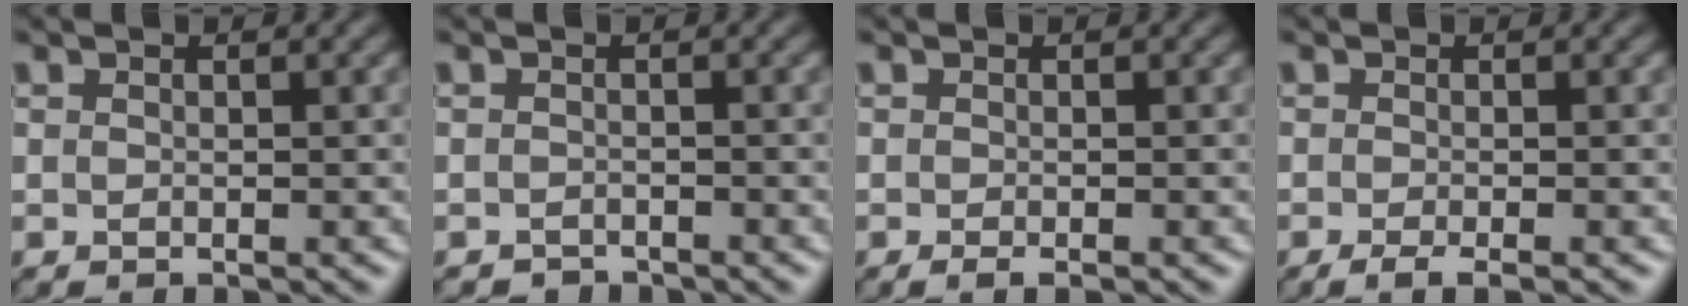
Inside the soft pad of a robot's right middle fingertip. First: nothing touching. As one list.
[{"total": 0.8, "force": [-0.8, 0.2, -0.3], "torque": [0.004, -0.005, -0.012]}, {"total": 0.8, "force": [-0.5, 0.1, 0.7], "torque": [-0.013, -0.006, -0.008]}, {"total": 2.1, "force": [-1.1, 0.4, 1.8], "torque": [-0.031, -0.007, -0.022]}]